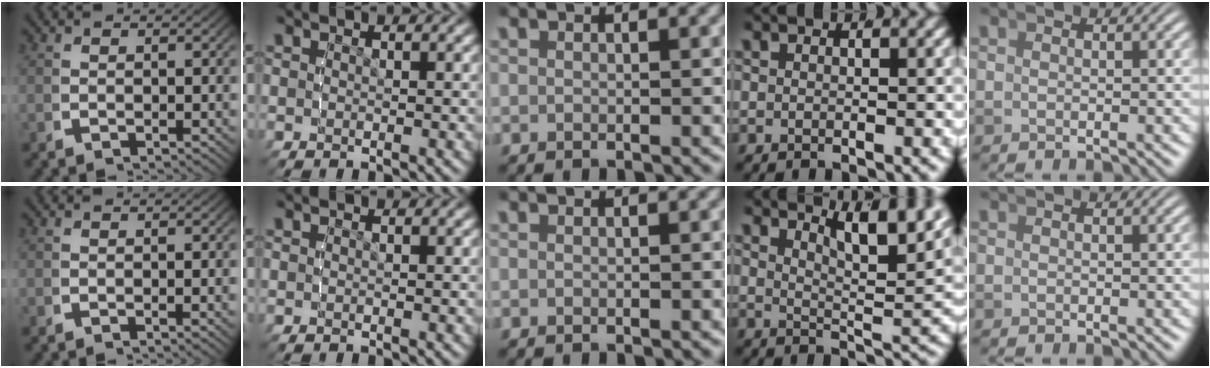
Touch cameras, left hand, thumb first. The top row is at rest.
{"thumb": {"total": 0.6, "force": [-0.1, 0.0, 0.6], "torque": [-0.008, -0.002, -0.001]}, "ring": {"total": 6.8, "force": [4.4, 1.4, 5.0], "torque": [-0.064, -0.008, 0.069]}}